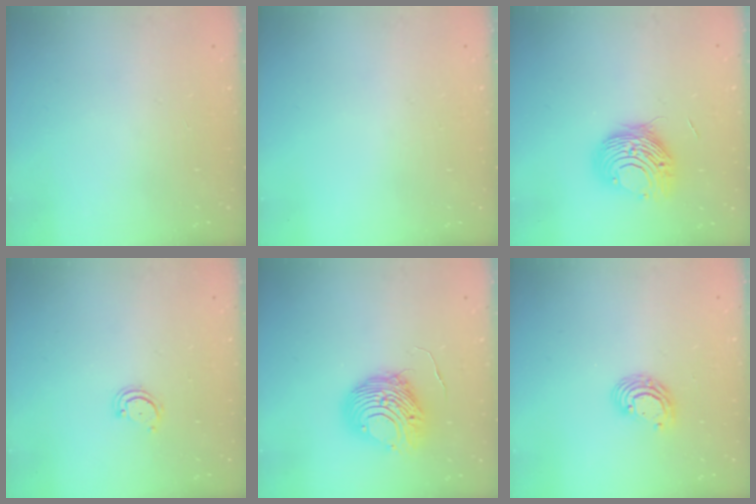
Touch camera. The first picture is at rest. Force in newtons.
{"total": 0.0}
{"total": 11.0, "press": 10.9, "slide": 1.1}
{"total": 2.6, "press": 2.6, "slide": 0.3}
{"total": 10.6, "press": 10.6, "slide": 0.8}
{"total": 6.5, "press": 6.5, "slide": 0.2}